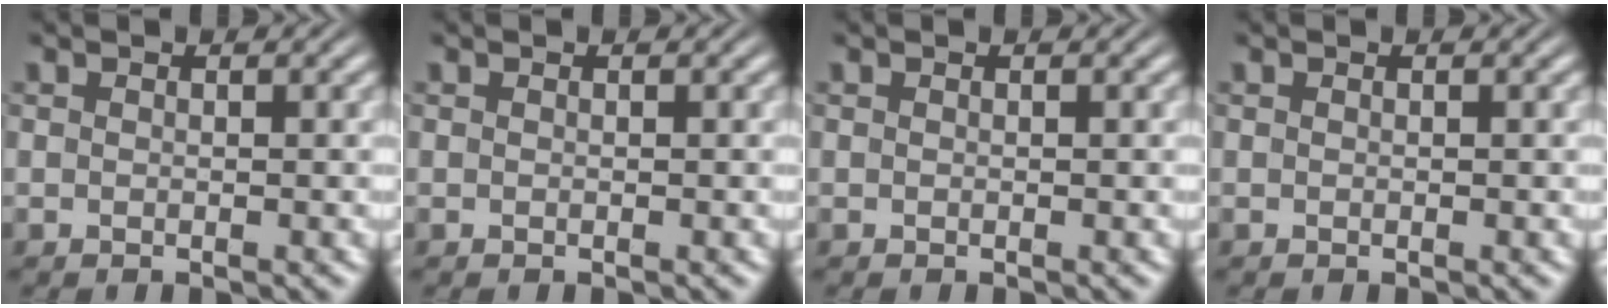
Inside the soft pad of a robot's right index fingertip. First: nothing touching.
{"total": 0.0}
{"total": 0.0}
{"total": 0.0}